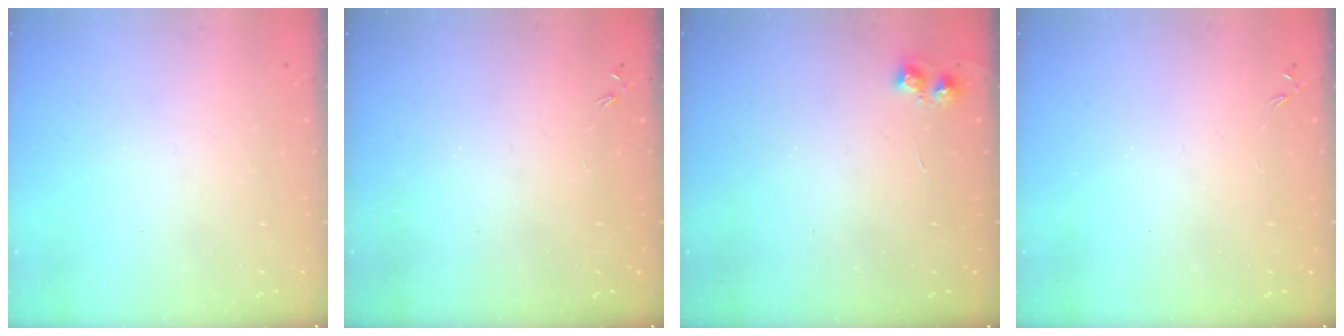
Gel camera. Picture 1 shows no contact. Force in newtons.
{"total": 0.0}
{"total": 5.2, "press": 5.1, "slide": 0.5}
{"total": 0.0}